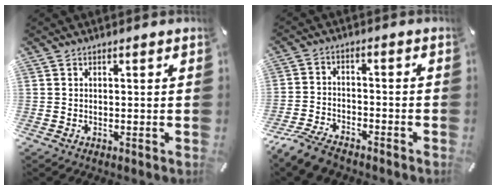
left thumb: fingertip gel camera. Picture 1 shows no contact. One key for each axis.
{"total": 7.2, "fx": -6.2, "fy": 2.7, "fz": 2.6, "tx": -0.065, "ty": 0.023, "tz": -0.123}